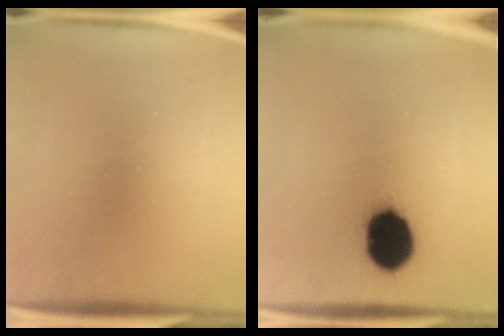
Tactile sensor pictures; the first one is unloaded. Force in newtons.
{"total": 14.2}